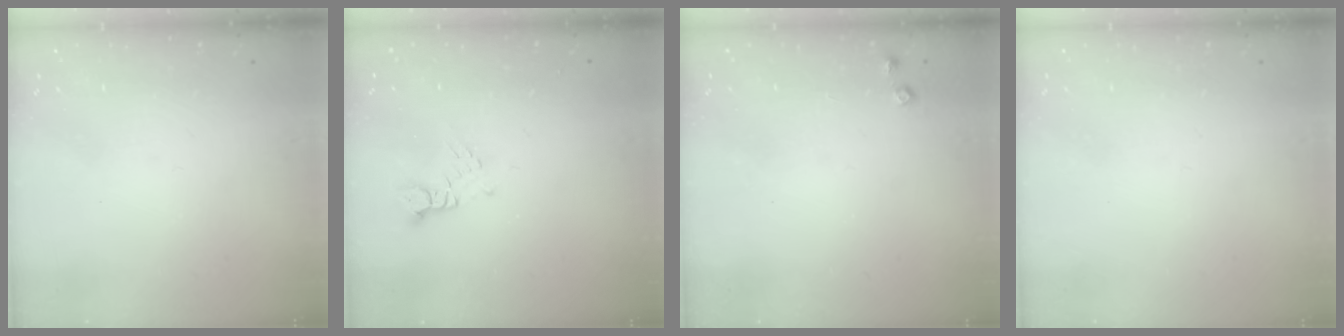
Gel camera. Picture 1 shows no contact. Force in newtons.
{"total": 2.8, "press": 2.8, "slide": 0.3}
{"total": 4.6, "press": 4.5, "slide": 0.7}
{"total": 0.0}